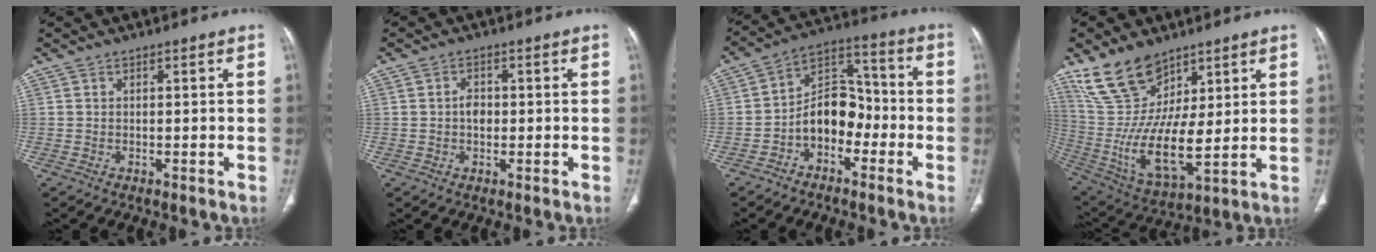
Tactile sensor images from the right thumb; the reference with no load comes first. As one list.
[{"total": 2.5, "force": [-0.1, 1.8, 1.7], "torque": [-0.025, 0.006, -0.004]}, {"total": 10.8, "force": [-3.6, 7.5, 6.8], "torque": [-0.079, 0.057, -0.073]}, {"total": 16.7, "force": [9.4, 8.6, 10.8], "torque": [-0.185, -0.048, 0.203]}]